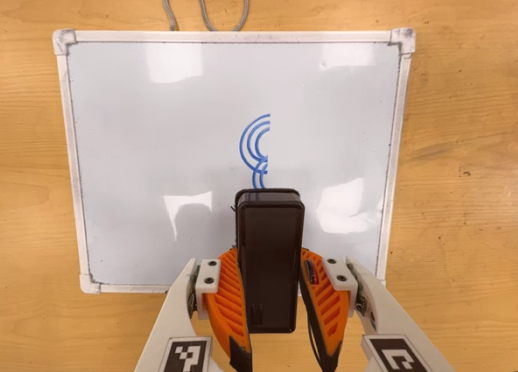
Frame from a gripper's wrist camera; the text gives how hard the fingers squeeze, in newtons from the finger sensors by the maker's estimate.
{"total": 7.4, "left": 5.7, "right": 9.0}